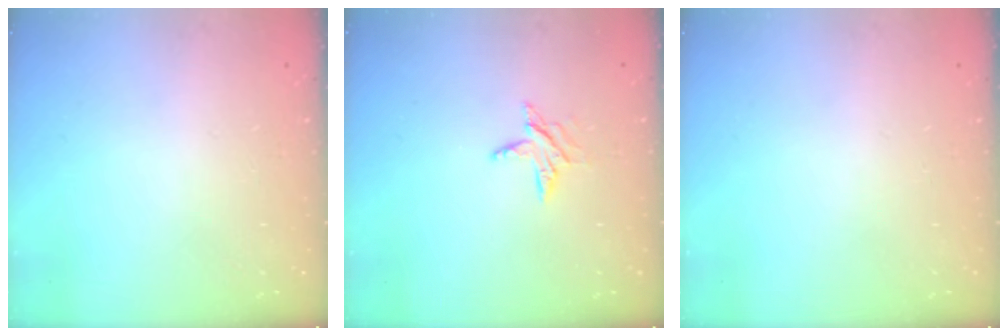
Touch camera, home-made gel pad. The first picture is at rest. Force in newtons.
{"total": 6.4, "press": 6.3, "slide": 0.5}
{"total": 0.0}